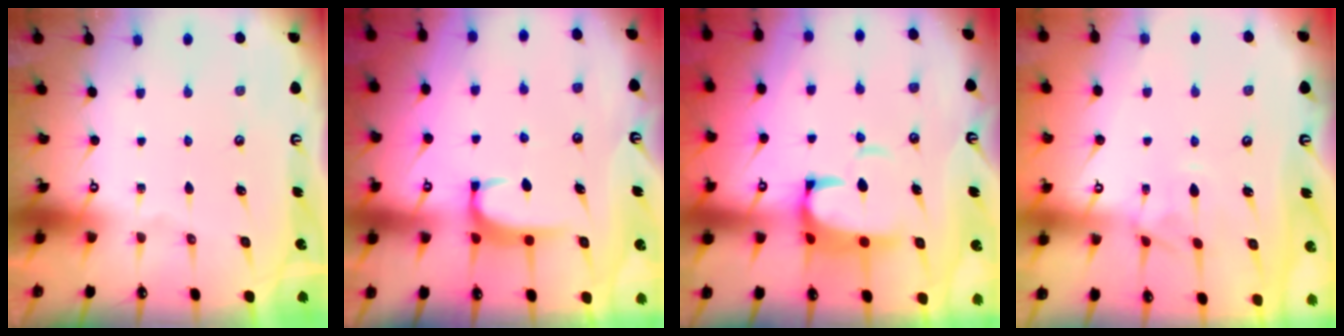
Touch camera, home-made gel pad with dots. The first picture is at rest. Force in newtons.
{"total": 1.8, "press": 1.7, "slide": 0.5}
{"total": 5.2, "press": 5.0, "slide": 1.2}
{"total": 0.8, "press": 0.1, "slide": 0.7}